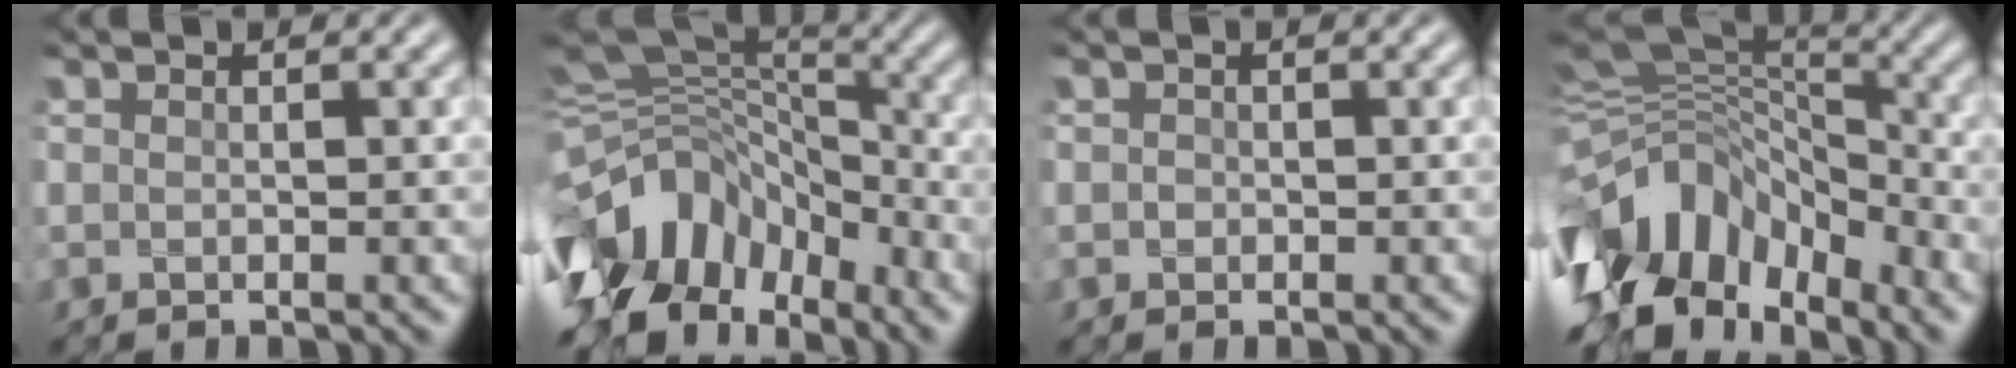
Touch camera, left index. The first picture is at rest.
{"total": 11.6, "force": [-6.4, 6.9, 6.8], "torque": [-0.151, 0.022, -0.124]}
{"total": 0.9, "force": [0.3, 0.8, 0.4], "torque": [0.009, 0.007, -0.009]}
{"total": 12.2, "force": [-5.6, 7.6, 7.8], "torque": [-0.178, 0.018, -0.110]}